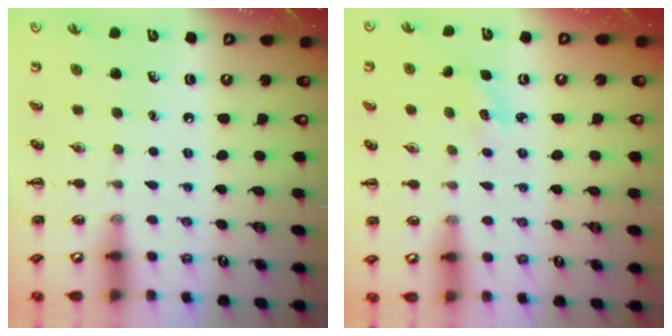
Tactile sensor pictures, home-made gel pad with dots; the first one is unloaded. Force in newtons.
{"total": 3.2, "press": 3.1, "slide": 0.9}